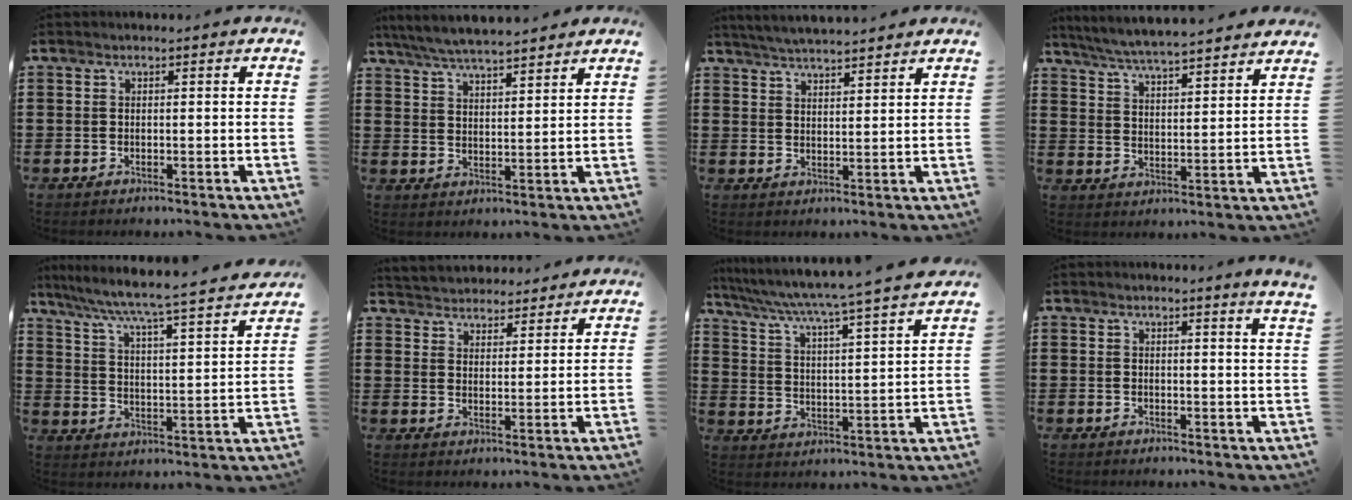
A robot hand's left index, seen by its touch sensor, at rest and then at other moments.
{"total": 5.6, "force": [5.4, 0.2, 1.6], "torque": [-0.052, -0.021, 0.096]}
{"total": 4.2, "force": [4.1, -0.4, 0.7], "torque": [-0.028, -0.015, 0.074]}
{"total": 5.4, "force": [5.2, -0.5, 1.3], "torque": [-0.048, -0.036, 0.088]}
{"total": 4.8, "force": [4.2, -0.9, 2.1], "torque": [-0.063, -0.046, 0.058]}
{"total": 3.7, "force": [3.6, 0.5, -0.5], "torque": [-0.008, -0.018, 0.064]}
{"total": 4.7, "force": [3.9, -1.2, 2.1], "torque": [-0.062, -0.047, 0.055]}
{"total": 1.9, "force": [1.6, -0.7, 0.7], "torque": [-0.016, -0.006, 0.031]}